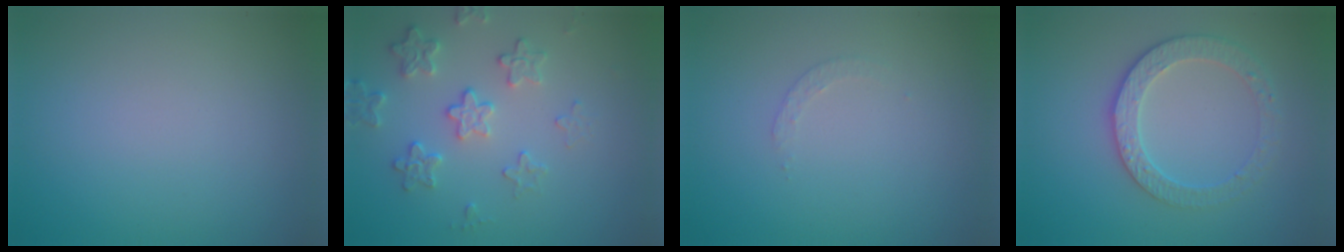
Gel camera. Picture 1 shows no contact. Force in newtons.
{"total": 3.1, "press": 3.0, "slide": 0.5}
{"total": 1.1, "press": 1.1, "slide": 0.3}
{"total": 3.3, "press": 3.2, "slide": 0.9}